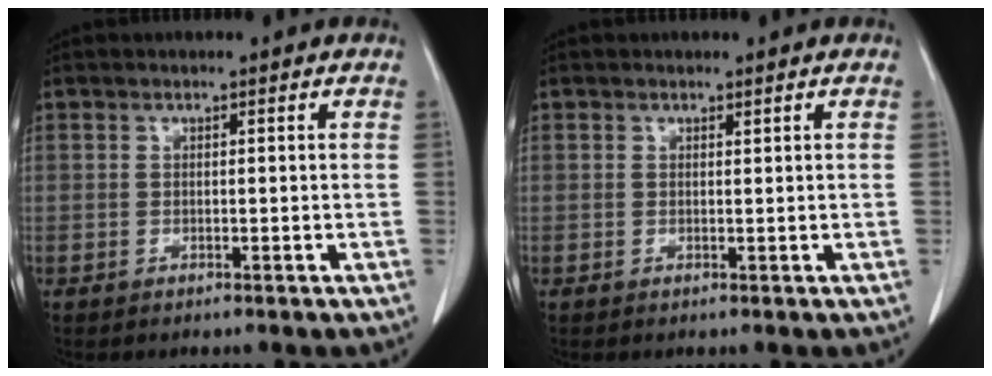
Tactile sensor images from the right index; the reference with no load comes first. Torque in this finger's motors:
{"motor_torque": [-0.07, 0.07, 0.02, -0.01]}